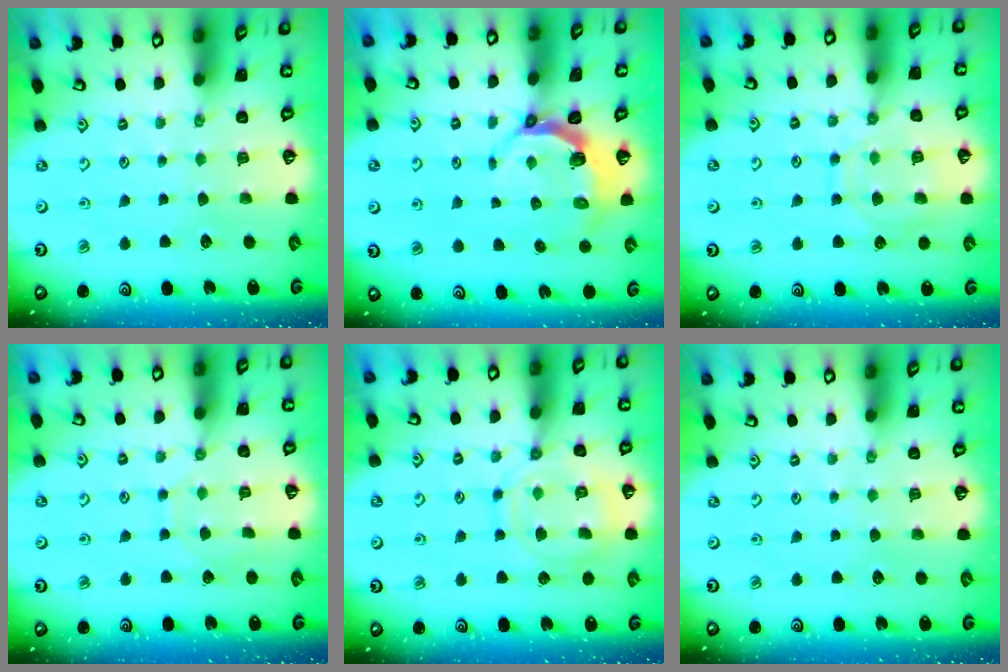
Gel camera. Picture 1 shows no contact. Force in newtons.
{"total": 4.5, "press": 3.2, "slide": 3.2}
{"total": 11.2, "press": 11.1, "slide": 1.0}
{"total": 5.6, "press": 5.5, "slide": 0.6}
{"total": 13.4, "press": 13.4, "slide": 1.2}
{"total": 0.0}